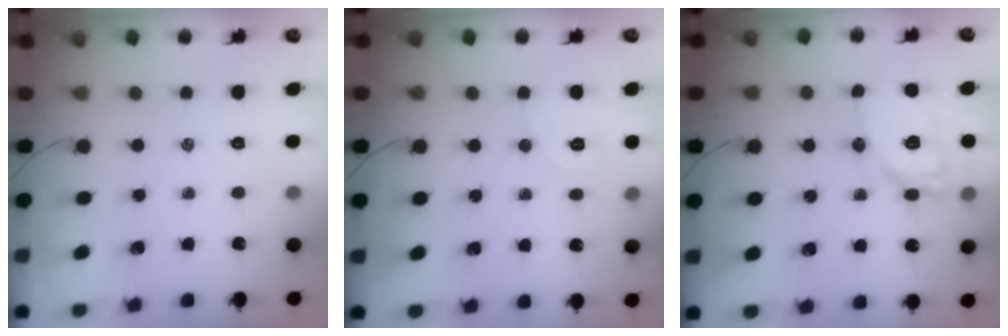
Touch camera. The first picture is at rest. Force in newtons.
{"total": 5.8, "press": 5.7, "slide": 1.1}
{"total": 14.1, "press": 14.0, "slide": 1.8}